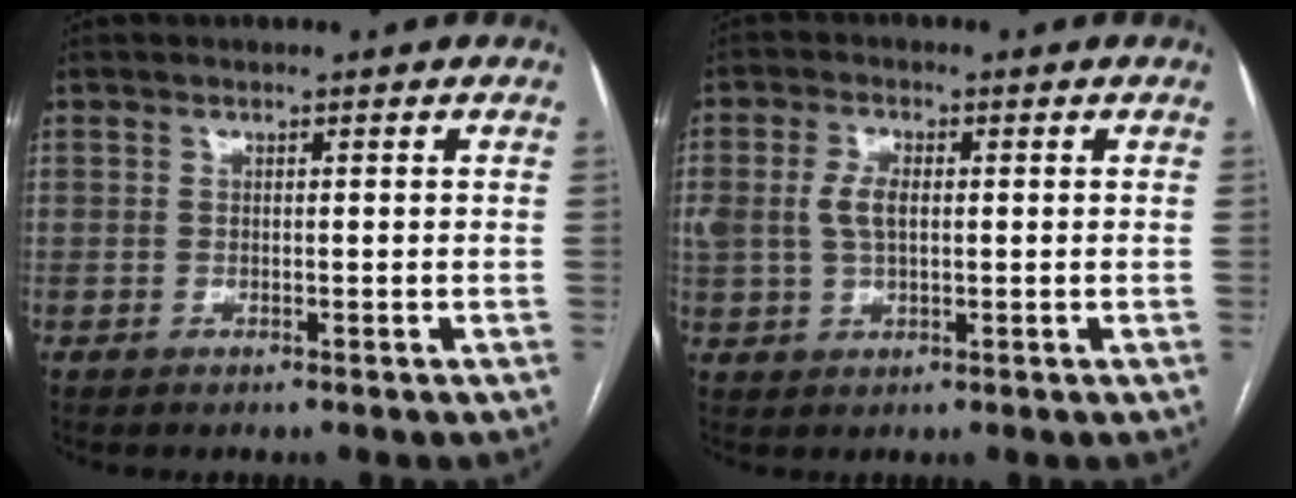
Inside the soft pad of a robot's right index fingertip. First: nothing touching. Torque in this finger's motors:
{"motor_torque": [1.08, 0.41, 0.62, 0.16]}